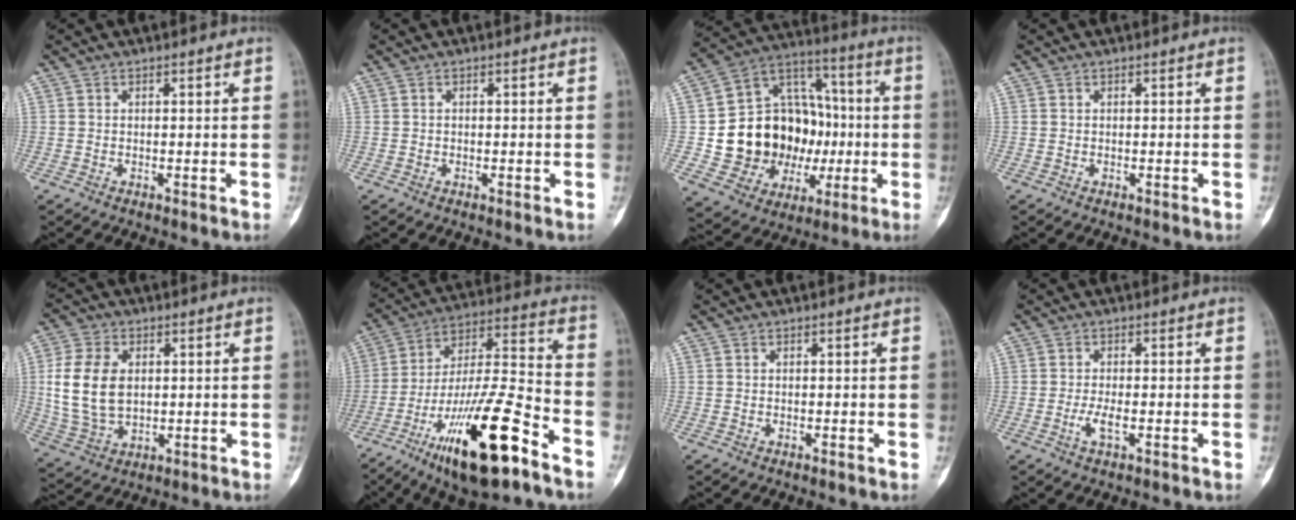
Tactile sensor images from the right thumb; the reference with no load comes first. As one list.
[{"total": 0.0}, {"total": 22.3, "force": [-2.0, 18.0, 13.1], "torque": [-0.155, 0.038, -0.011]}, {"total": 0.0}, {"total": 12.2, "force": [1.6, 8.1, 9.1], "torque": [-0.176, -0.003, 0.039]}, {"total": 23.7, "force": [-13.0, 5.9, 18.9], "torque": [-0.348, 0.063, -0.224]}, {"total": 0.0}, {"total": 2.9, "force": [-0.8, 0.9, 2.6], "torque": [-0.060, -0.004, -0.015]}]